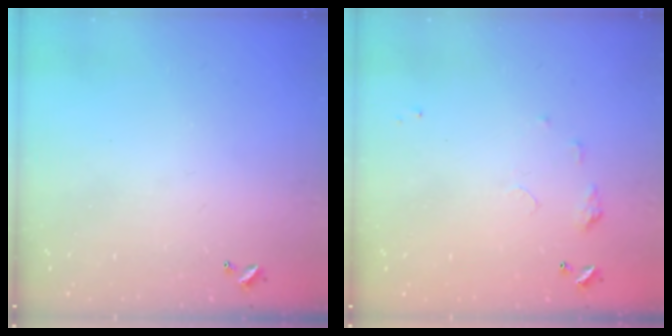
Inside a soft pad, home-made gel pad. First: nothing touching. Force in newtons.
{"total": 4.5, "press": 4.4, "slide": 0.5}